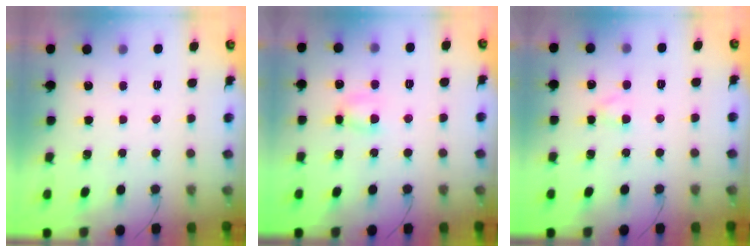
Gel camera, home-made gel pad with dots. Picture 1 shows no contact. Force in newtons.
{"total": 4.5, "press": 4.4, "slide": 1.0}
{"total": 2.7, "press": 2.5, "slide": 1.1}